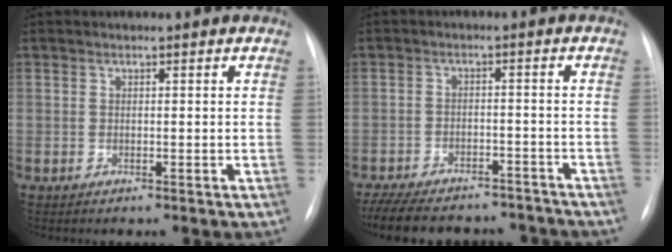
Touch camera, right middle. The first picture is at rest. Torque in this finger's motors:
{"motor_torque": [1.06, -1.07, 0.17, 0.11]}